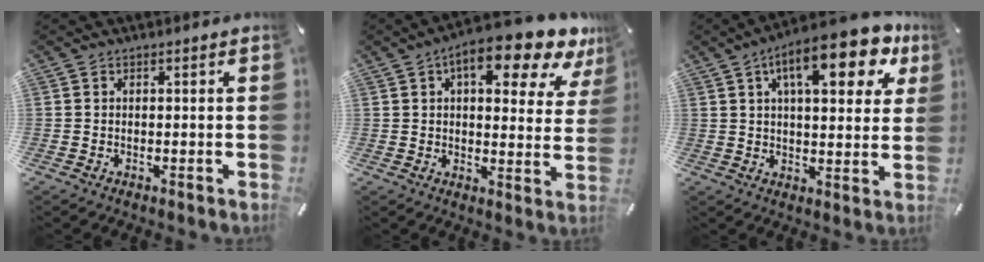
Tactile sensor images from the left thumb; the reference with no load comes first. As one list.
[{"total": 14.1, "force": [9.1, 5.1, 9.4], "torque": [-0.127, -0.055, 0.145]}, {"total": 17.6, "force": [8.8, 6.6, 13.7], "torque": [-0.205, -0.027, 0.136]}]